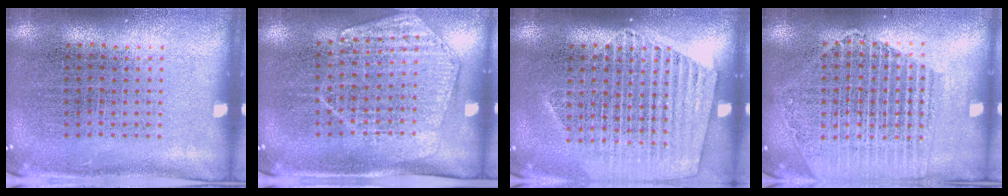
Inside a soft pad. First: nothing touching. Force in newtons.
{"total": 1.5, "press": 1.4, "slide": 0.3}
{"total": 1.6, "press": 1.4, "slide": 0.6}
{"total": 1.9, "press": 1.8, "slide": 0.7}